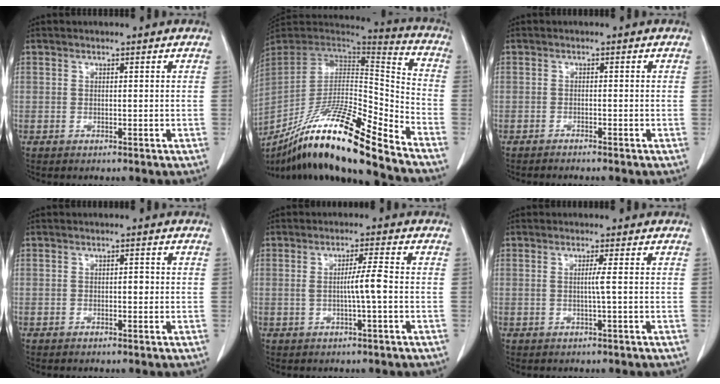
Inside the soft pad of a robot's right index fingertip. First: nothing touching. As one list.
[{"total": 22.4, "force": [-16.9, 0.7, 14.7], "torque": [-0.260, -0.025, -0.308]}, {"total": 2.4, "force": [-2.1, -0.2, 1.2], "torque": [-0.015, 0.001, -0.027]}, {"total": 1.1, "force": [-0.2, 0.5, 0.9], "torque": [-0.008, 0.005, -0.004]}, {"total": 3.8, "force": [-0.5, -0.5, 3.7], "torque": [-0.062, 0.002, -0.006]}, {"total": 1.5, "force": [-0.1, -0.6, 1.4], "torque": [-0.023, 0.002, -0.001]}]